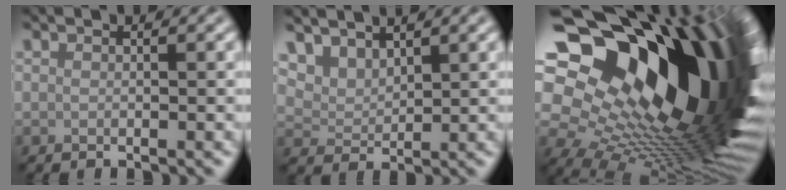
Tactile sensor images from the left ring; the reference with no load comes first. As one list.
[{"total": 3.1, "force": [2.6, 1.2, 1.2], "torque": [-0.028, -0.007, 0.057]}, {"total": 22.7, "force": [5.1, 11.9, 18.6], "torque": [-0.303, -0.036, 0.108]}]